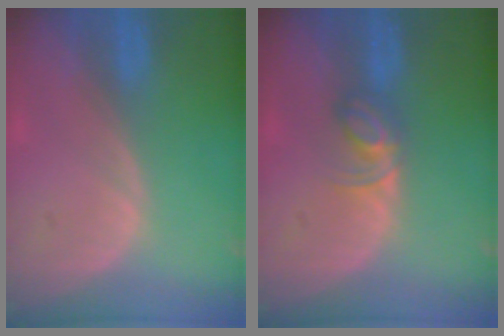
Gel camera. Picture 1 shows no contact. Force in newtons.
{"total": 3.5, "press": 3.5, "slide": 0.4}